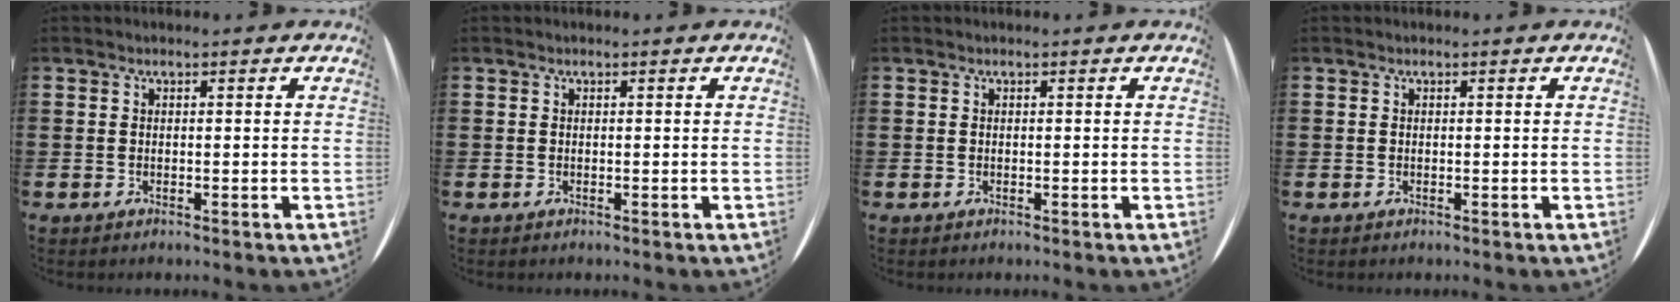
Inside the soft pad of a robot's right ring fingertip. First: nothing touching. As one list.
[{"total": 0.0}, {"total": 0.0}, {"total": 0.0}]